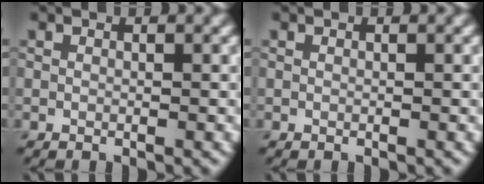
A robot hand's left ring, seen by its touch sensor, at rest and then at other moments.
{"total": 0.0}